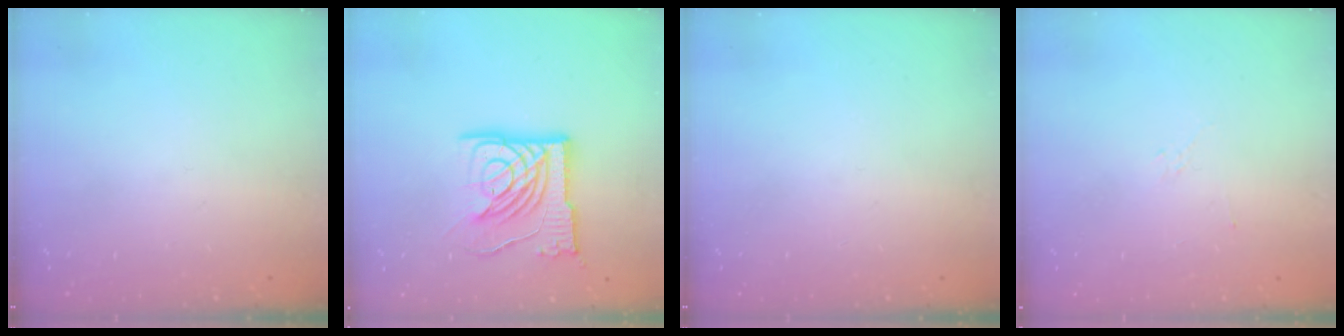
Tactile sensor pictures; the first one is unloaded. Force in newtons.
{"total": 15.1, "press": 15.0, "slide": 1.6}
{"total": 0.0}
{"total": 3.1, "press": 3.0, "slide": 0.8}